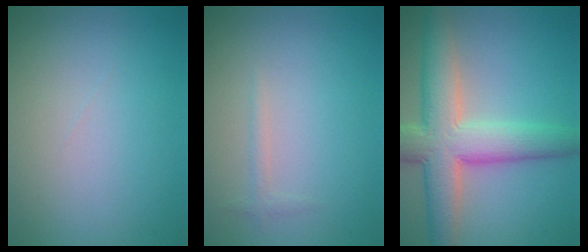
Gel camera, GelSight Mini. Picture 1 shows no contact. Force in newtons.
{"total": 0.8, "press": 0.8, "slide": 0.0}
{"total": 8.1, "press": 8.0, "slide": 0.7}